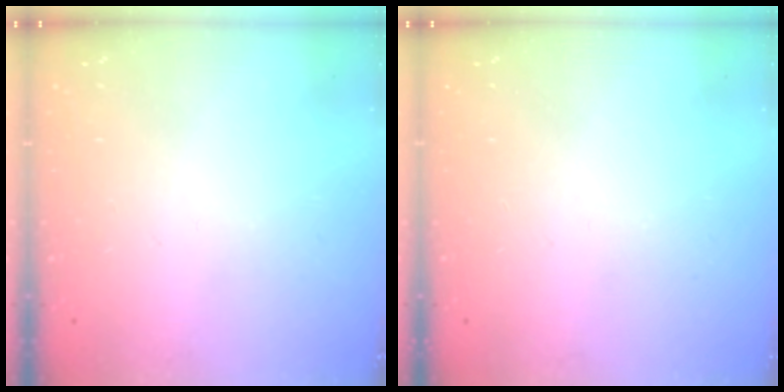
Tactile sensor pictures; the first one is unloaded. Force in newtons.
{"total": 0.0}